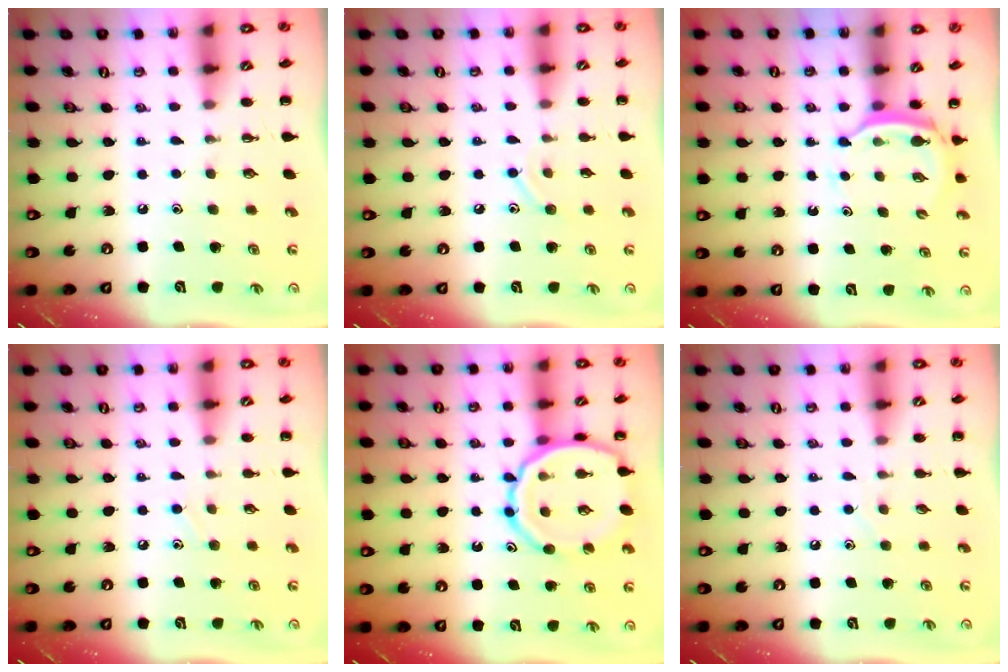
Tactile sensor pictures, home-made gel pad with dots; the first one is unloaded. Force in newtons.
{"total": 8.3, "press": 7.9, "slide": 2.3}
{"total": 3.9, "press": 3.9, "slide": 0.6}
{"total": 6.6, "press": 6.1, "slide": 2.4}
{"total": 13.8, "press": 13.8, "slide": 1.4}
{"total": 2.3, "press": 2.3, "slide": 0.6}